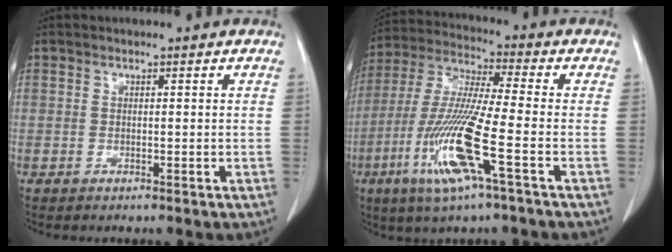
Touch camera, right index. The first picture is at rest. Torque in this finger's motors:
{"motor_torque": [2.08, -0.05, 0.60, 0.16]}